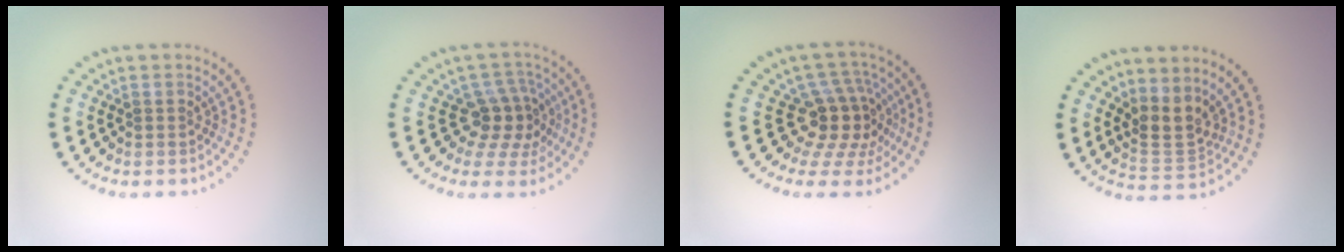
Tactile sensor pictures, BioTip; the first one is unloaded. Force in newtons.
{"total": 3.8, "press": 3.1, "slide": 2.2}
{"total": 4.7, "press": 3.5, "slide": 3.1}
{"total": 2.9, "press": 2.3, "slide": 1.9}